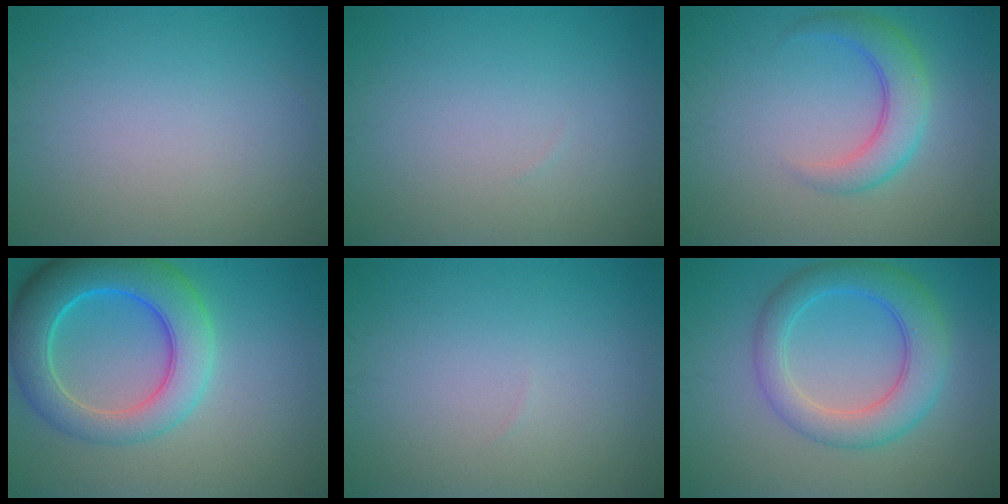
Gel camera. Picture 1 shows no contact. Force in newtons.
{"total": 0.0}
{"total": 4.0, "press": 4.0, "slide": 0.1}
{"total": 8.4, "press": 8.3, "slide": 0.3}
{"total": 0.0}
{"total": 5.6, "press": 5.6, "slide": 0.1}